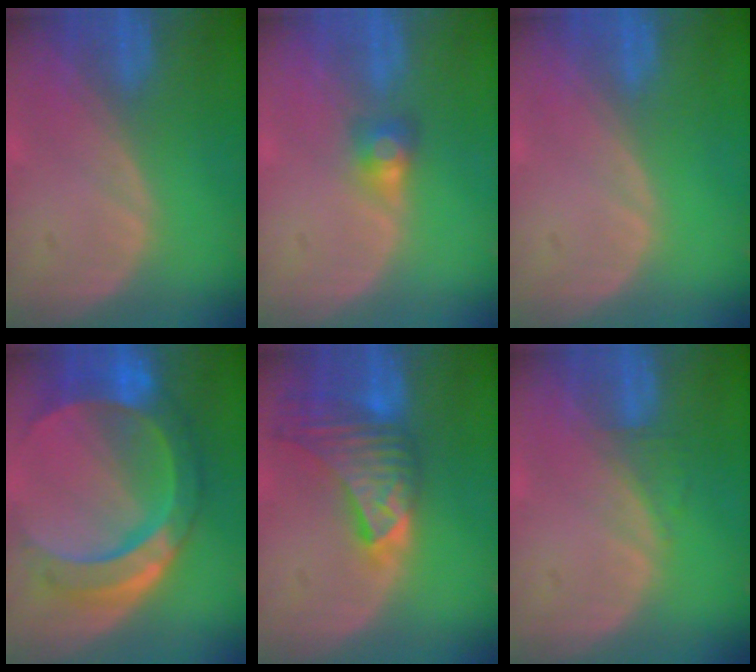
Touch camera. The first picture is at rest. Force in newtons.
{"total": 2.7, "press": 2.5, "slide": 0.9}
{"total": 0.0}
{"total": 11.0, "press": 10.9, "slide": 1.1}
{"total": 9.0, "press": 8.1, "slide": 3.9}
{"total": 1.2, "press": 1.2, "slide": 0.1}